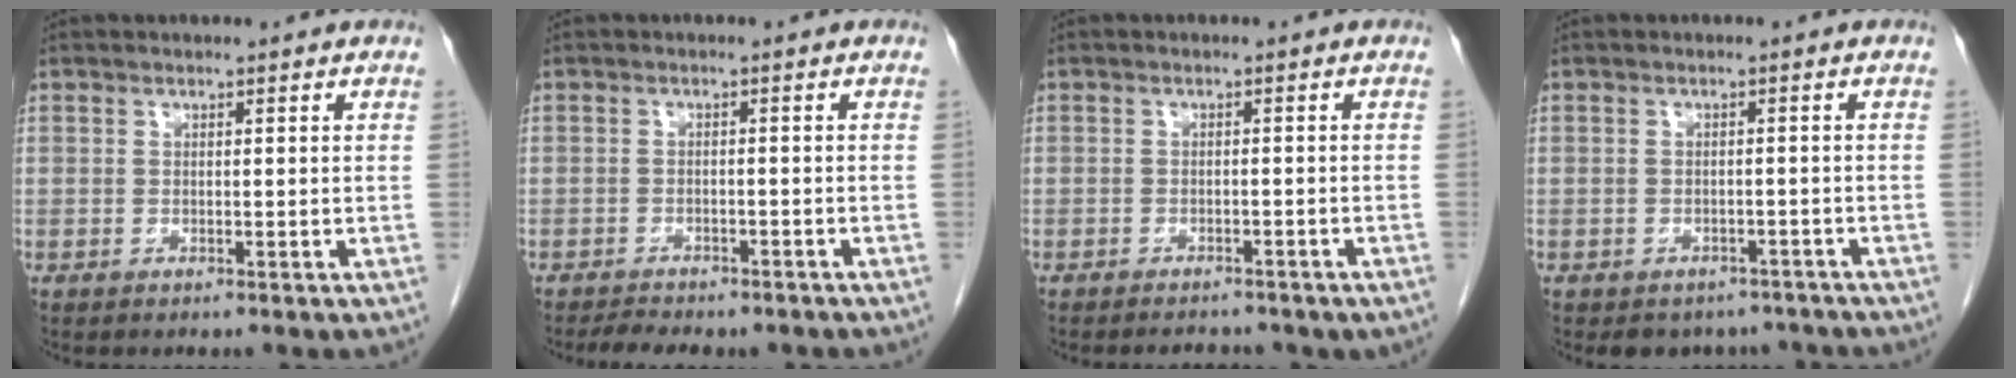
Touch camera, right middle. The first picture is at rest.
{"total": 6.0, "force": [-5.2, 1.8, 2.4], "torque": [-0.042, -0.003, -0.067]}
{"total": 4.7, "force": [-4.0, 1.7, 1.8], "torque": [-0.028, -0.003, -0.042]}
{"total": 6.1, "force": [-5.2, 3.1, 0.5], "torque": [0.007, 0.010, -0.058]}